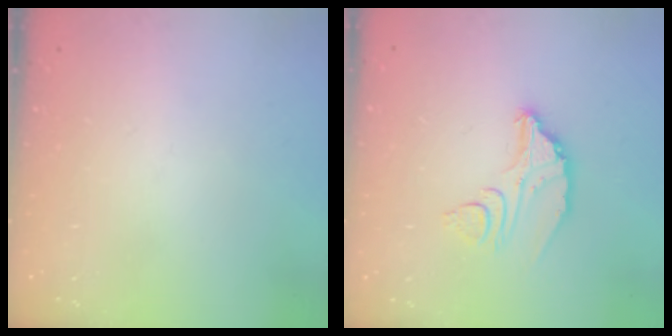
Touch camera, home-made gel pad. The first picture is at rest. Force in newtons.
{"total": 8.7, "press": 8.7, "slide": 0.8}